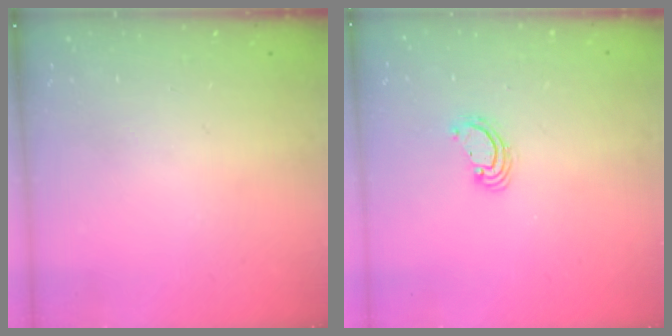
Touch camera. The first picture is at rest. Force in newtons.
{"total": 3.0, "press": 3.0, "slide": 0.3}